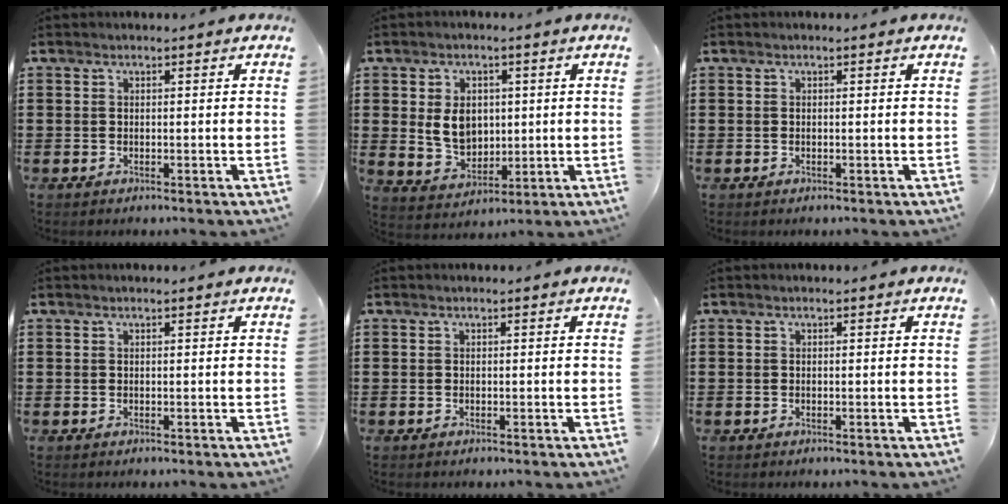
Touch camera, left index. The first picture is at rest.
{"total": 6.3, "force": [0.9, 4.9, 3.8], "torque": [-0.071, 0.007, 0.014]}
{"total": 0.0}
{"total": 0.0}
{"total": 0.0}
{"total": 0.0}